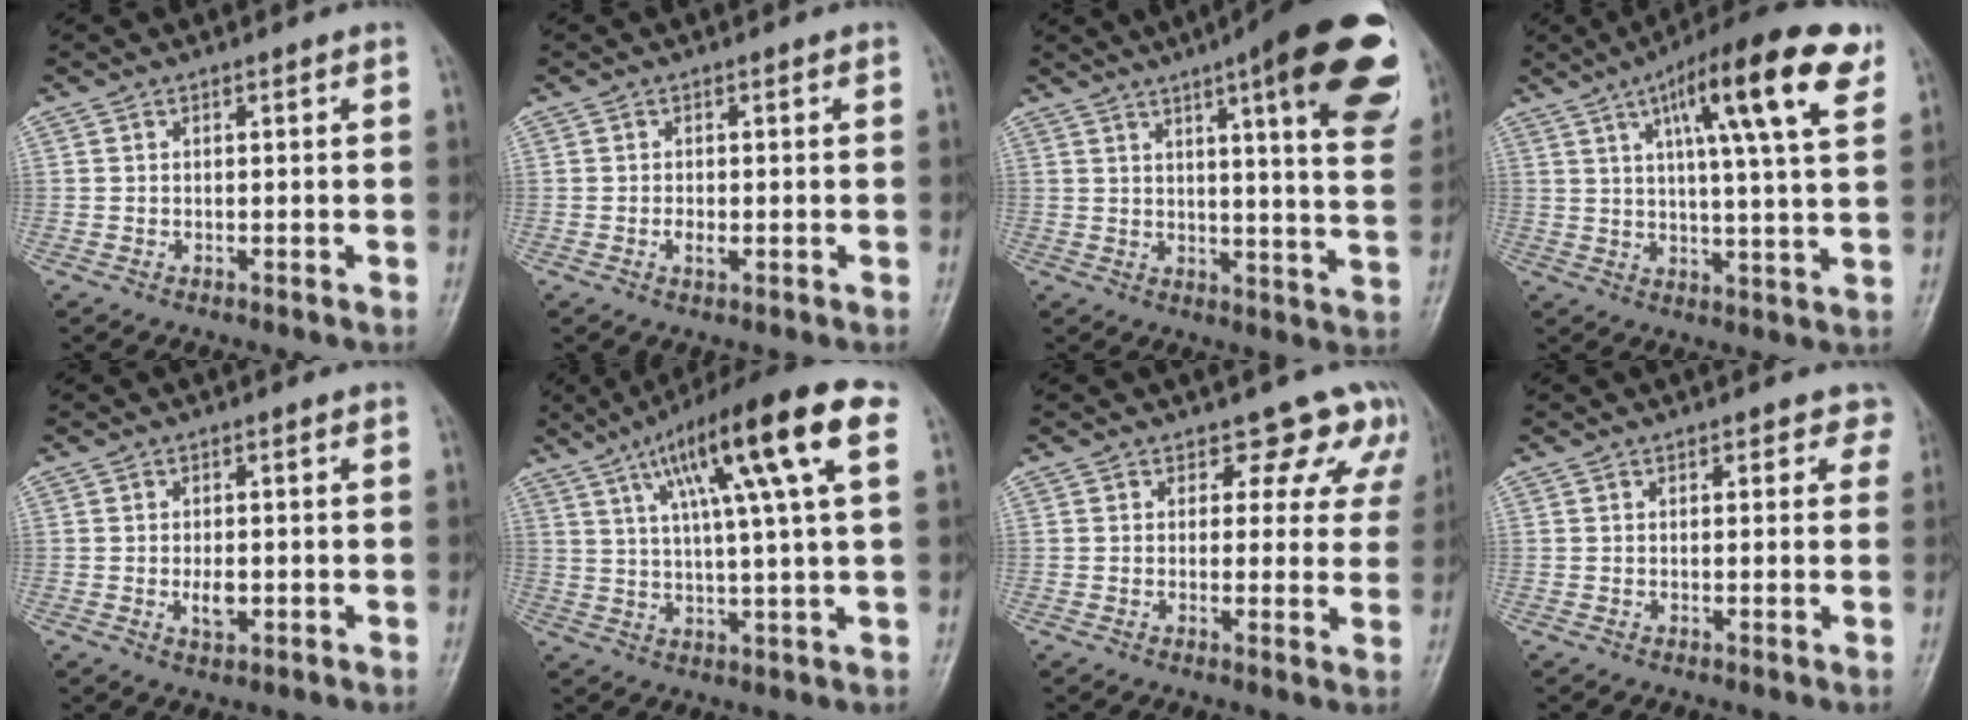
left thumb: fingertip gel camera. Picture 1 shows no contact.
{"total": 1.5, "force": [-0.4, 0.7, 1.3], "torque": [-0.024, -0.001, -0.007]}
{"total": 23.2, "force": [11.6, 4.6, 19.6], "torque": [-0.226, -0.032, 0.140]}
{"total": 17.9, "force": [8.2, 3.6, 15.4], "torque": [-0.219, -0.013, 0.117]}
{"total": 2.9, "force": [-0.5, 1.5, 2.4], "torque": [-0.041, -0.004, -0.005]}
{"total": 18.0, "force": [7.5, 2.5, 16.2], "torque": [-0.256, 0.008, 0.114]}
{"total": 7.6, "force": [5.8, 4.7, 1.5], "torque": [0.032, -0.026, 0.044]}
{"total": 2.7, "force": [1.8, 1.8, 1.0], "torque": [0.025, -0.005, 0.013]}